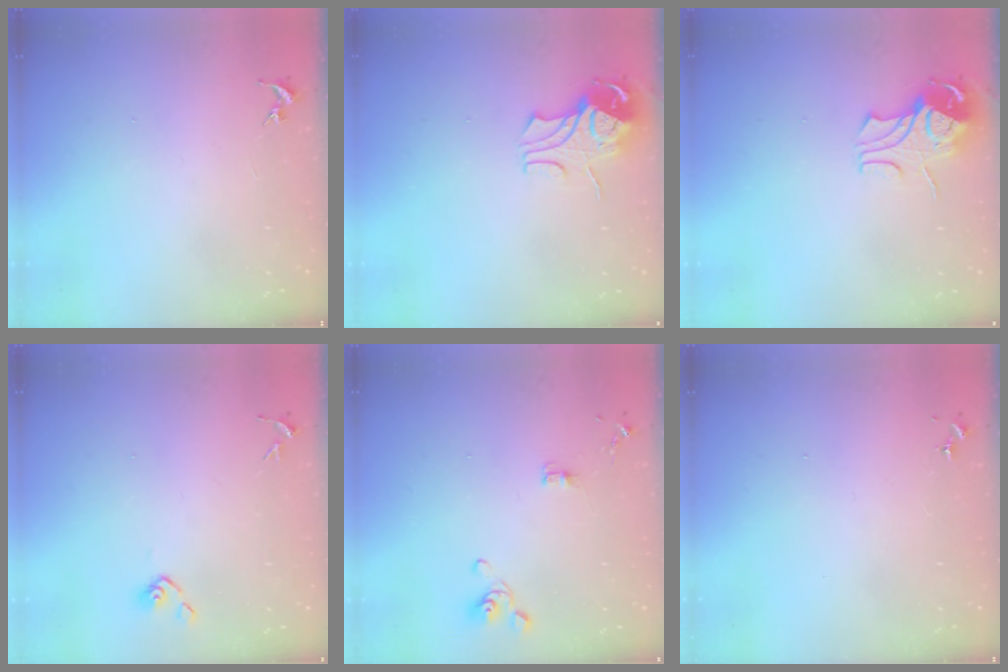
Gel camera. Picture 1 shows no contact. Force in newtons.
{"total": 8.7, "press": 8.6, "slide": 1.1}
{"total": 8.7, "press": 8.6, "slide": 1.1}
{"total": 3.6, "press": 3.6, "slide": 0.8}
{"total": 5.4, "press": 4.7, "slide": 2.7}
{"total": 0.0}